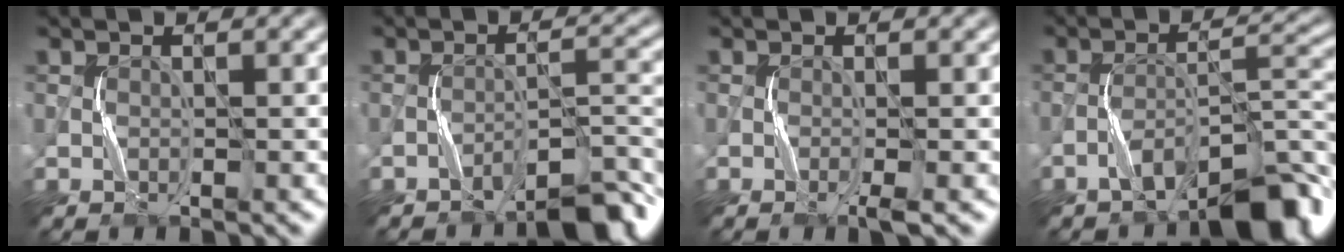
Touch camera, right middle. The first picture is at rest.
{"total": 5.0, "force": [-4.3, 0.8, 2.5], "torque": [-0.029, 0.018, -0.068]}
{"total": 1.0, "force": [-0.6, -0.3, 0.7], "torque": [-0.018, -0.001, -0.013]}
{"total": 7.3, "force": [-5.4, 2.1, 4.5], "torque": [-0.063, 0.014, -0.092]}